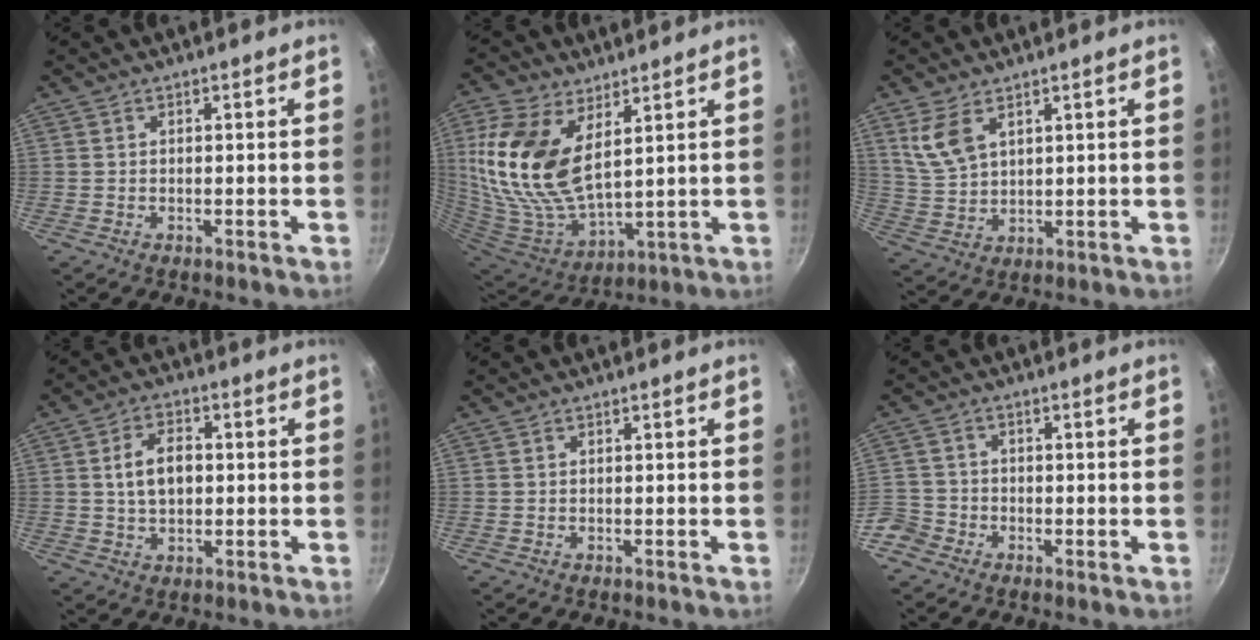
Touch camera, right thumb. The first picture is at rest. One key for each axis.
{"total": 19.2, "fx": 6.2, "fy": 10.2, "fz": 15.1, "tx": -0.316, "ty": -0.033, "tz": 0.132}
{"total": 7.0, "fx": 3.7, "fy": 3.7, "fz": 4.6, "tx": -0.088, "ty": -0.020, "tz": 0.085}
{"total": 7.3, "fx": 0.6, "fy": 4.6, "fz": 5.6, "tx": -0.084, "ty": 0.011, "tz": 0.009}
{"total": 0.0}
{"total": 5.9, "fx": -3.2, "fy": 4.6, "fz": 1.6, "tx": -0.030, "ty": 0.036, "tz": -0.067}